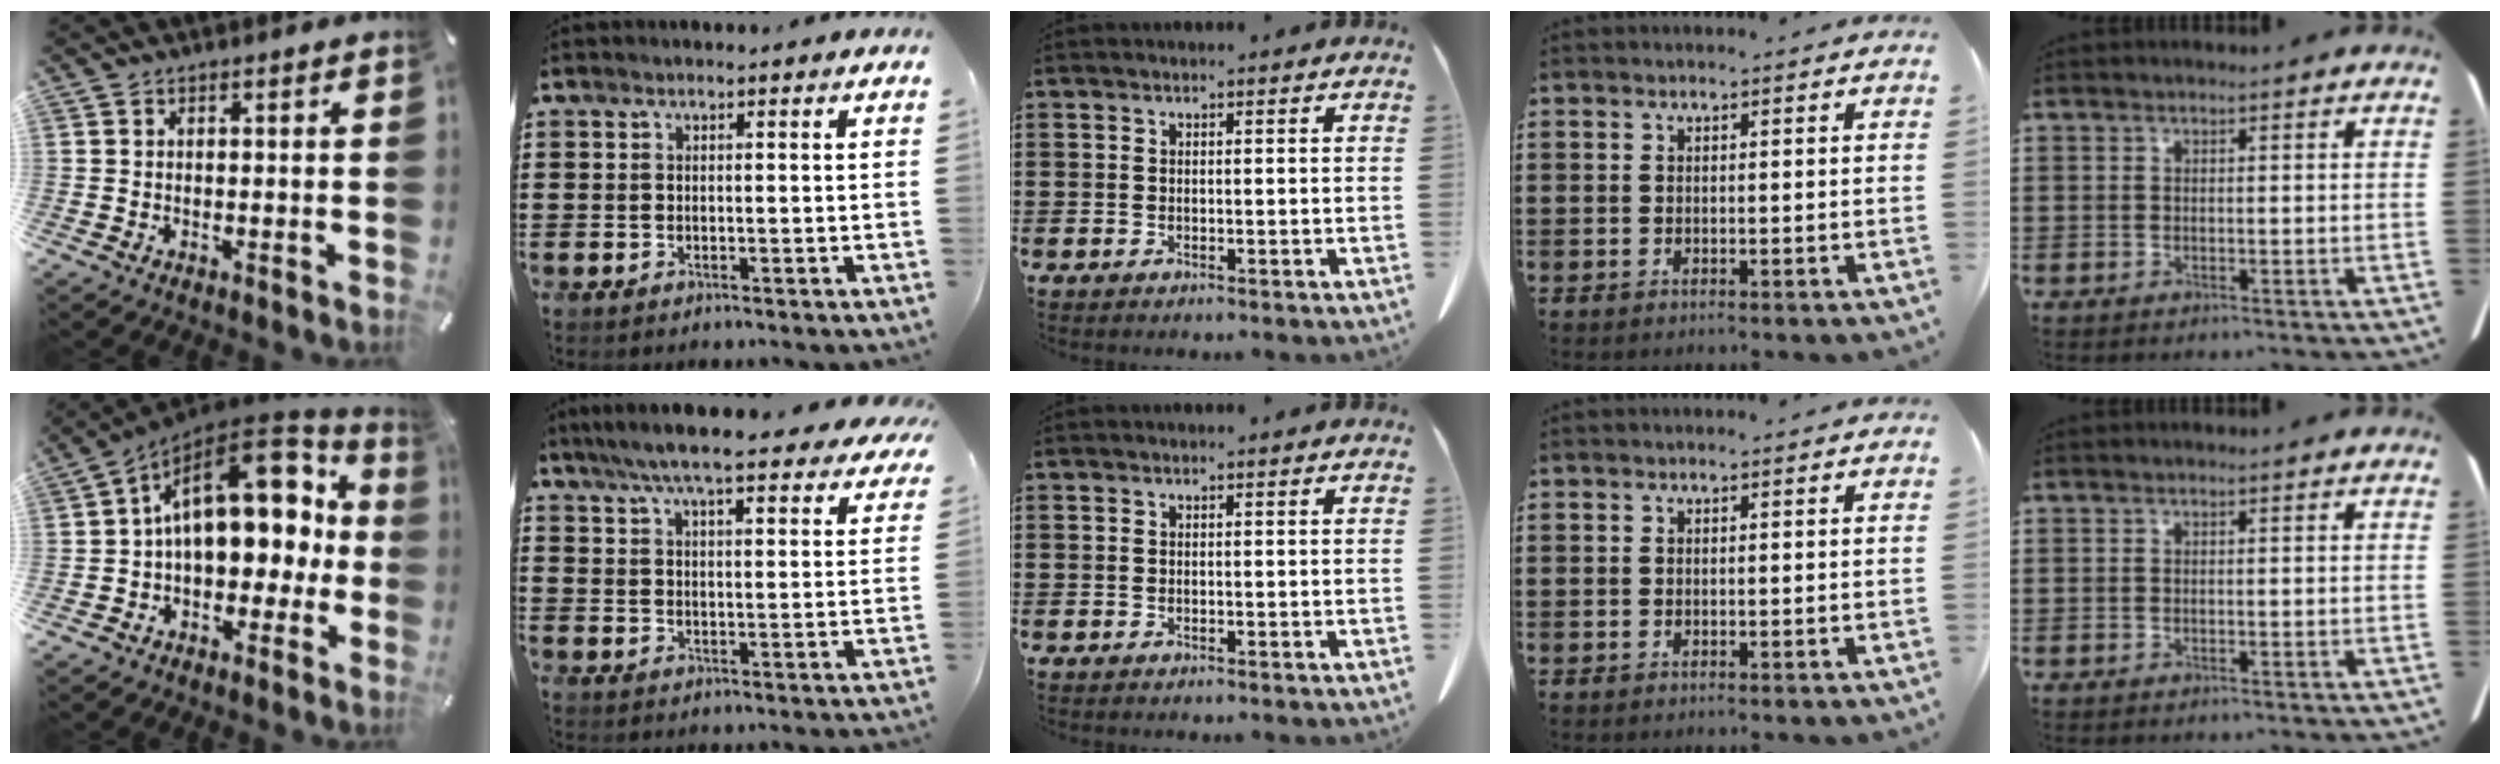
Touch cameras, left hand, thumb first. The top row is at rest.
{"thumb": {"total": 20.6, "force": [5.6, 12.5, 15.3], "torque": [-0.219, -0.023, 0.105]}, "index": {"total": 7.5, "force": [6.7, 0.2, 3.2], "torque": [-0.088, -0.029, 0.119]}}